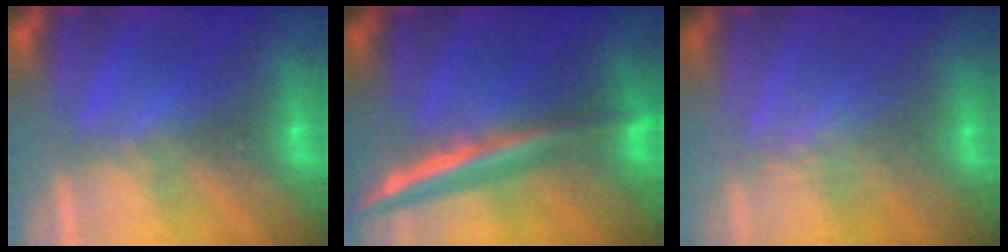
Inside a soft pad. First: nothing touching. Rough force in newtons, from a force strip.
{"total": 2.8}
{"total": 2.7}